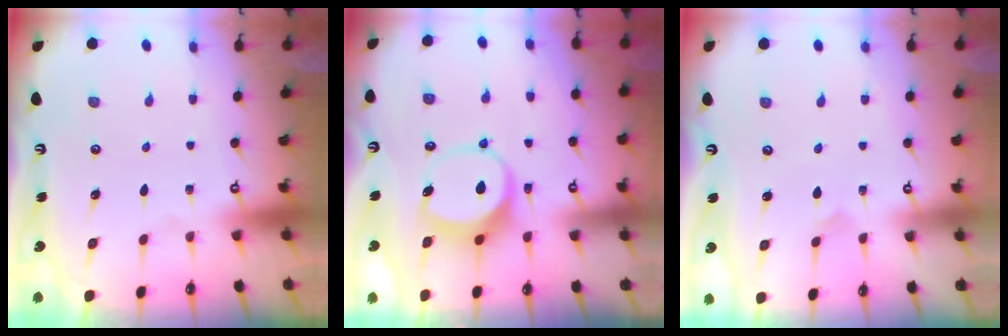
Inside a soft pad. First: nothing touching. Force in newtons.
{"total": 8.4, "press": 8.4, "slide": 1.1}
{"total": 2.3, "press": 2.3, "slide": 0.2}